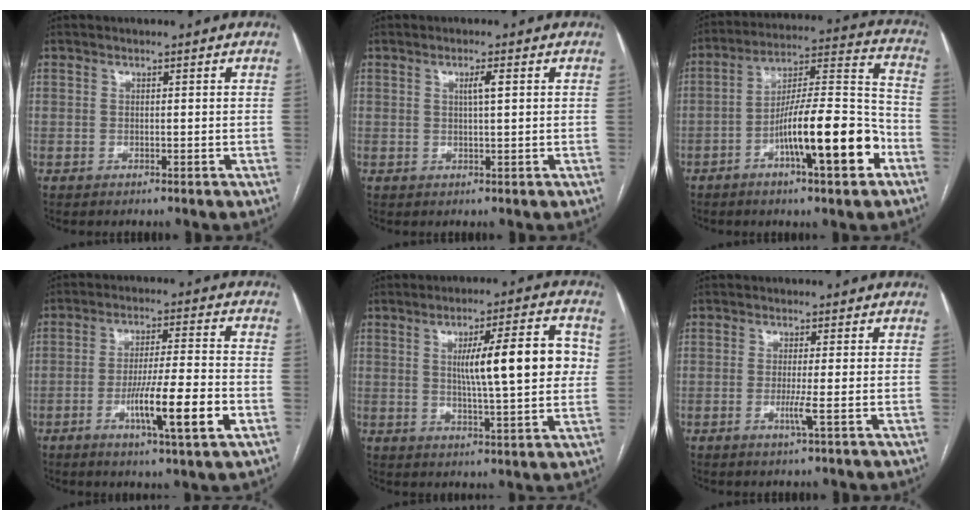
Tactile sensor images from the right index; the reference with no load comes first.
{"total": 2.1, "force": [0.6, 0.0, 2.0], "torque": [-0.037, 0.000, 0.010]}
{"total": 16.7, "force": [-6.8, 2.2, 15.1], "torque": [-0.246, 0.008, -0.107]}
{"total": 11.5, "force": [-4.0, 0.3, 10.8], "torque": [-0.182, -0.009, -0.066]}
{"total": 13.2, "force": [2.3, 1.5, 12.9], "torque": [-0.188, 0.015, 0.035]}
{"total": 2.5, "force": [-0.7, -0.6, 2.3], "torque": [-0.046, -0.006, -0.014]}